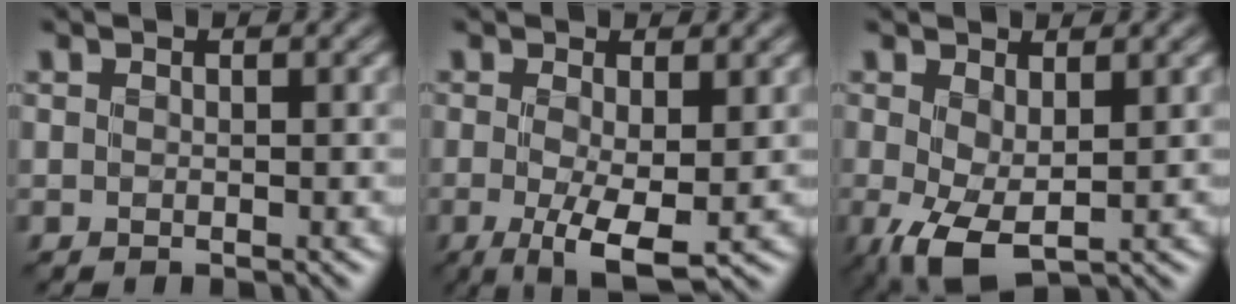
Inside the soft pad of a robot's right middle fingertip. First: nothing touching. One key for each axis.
{"total": 4.6, "fx": -0.9, "fy": 1.0, "fz": 4.4, "tx": -0.081, "ty": -0.016, "tz": -0.016}
{"total": 4.3, "fx": -0.6, "fy": 1.9, "fz": 3.7, "tx": -0.090, "ty": -0.007, "tz": -0.011}